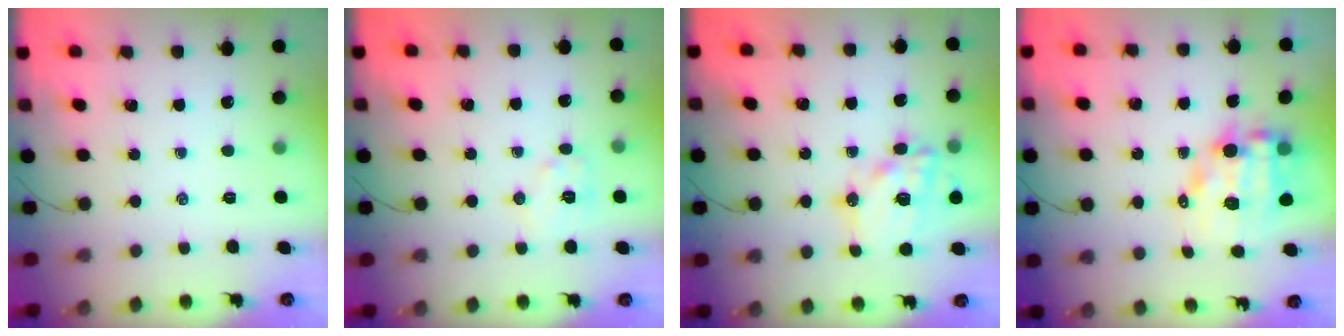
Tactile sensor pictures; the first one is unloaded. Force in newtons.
{"total": 7.3, "press": 7.3, "slide": 0.7}
{"total": 17.0, "press": 16.5, "slide": 3.9}
{"total": 9.3, "press": 8.9, "slide": 2.8}